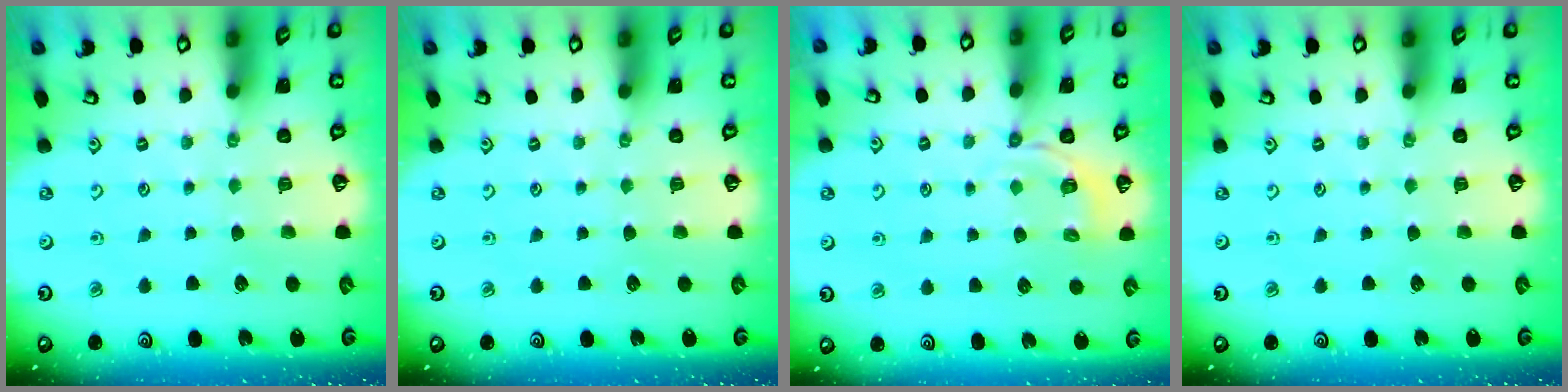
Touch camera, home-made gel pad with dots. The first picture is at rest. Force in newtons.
{"total": 0.0}
{"total": 2.8, "press": 2.1, "slide": 1.8}
{"total": 0.0}